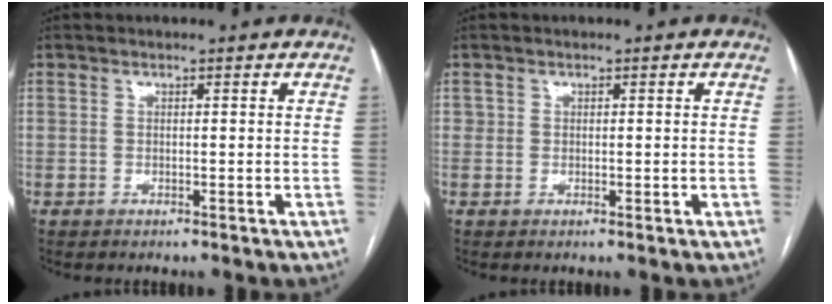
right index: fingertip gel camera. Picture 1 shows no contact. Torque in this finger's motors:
{"motor_torque": [-0.19, 0.25, -0.01, 0.01]}